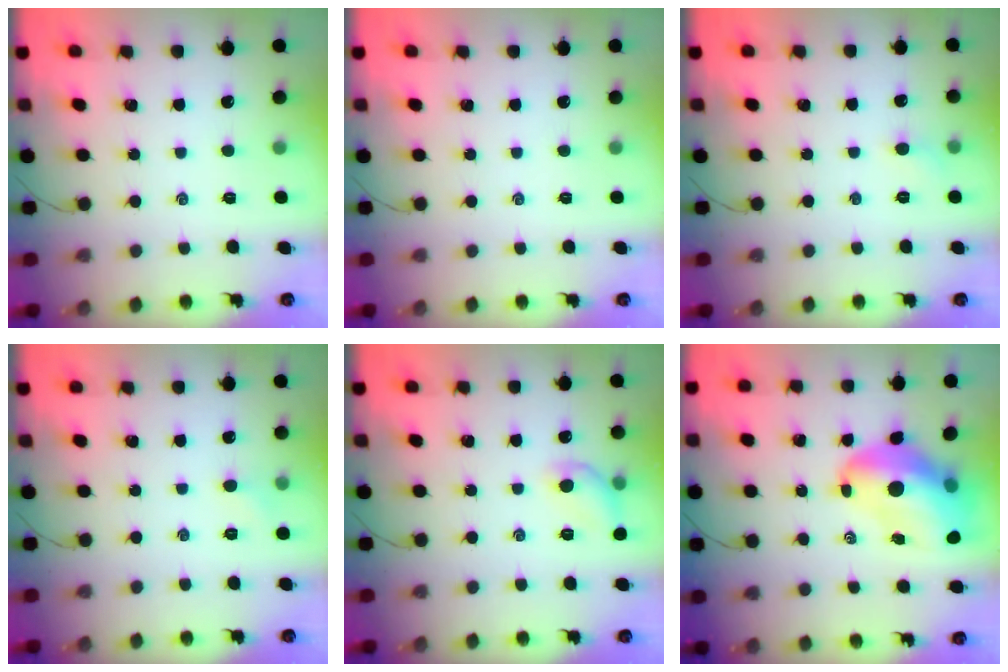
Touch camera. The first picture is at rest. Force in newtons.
{"total": 0.0}
{"total": 3.7, "press": 3.5, "slide": 1.2}
{"total": 3.6, "press": 3.4, "slide": 1.1}
{"total": 8.2, "press": 8.2, "slide": 0.8}
{"total": 16.6, "press": 16.0, "slide": 4.7}